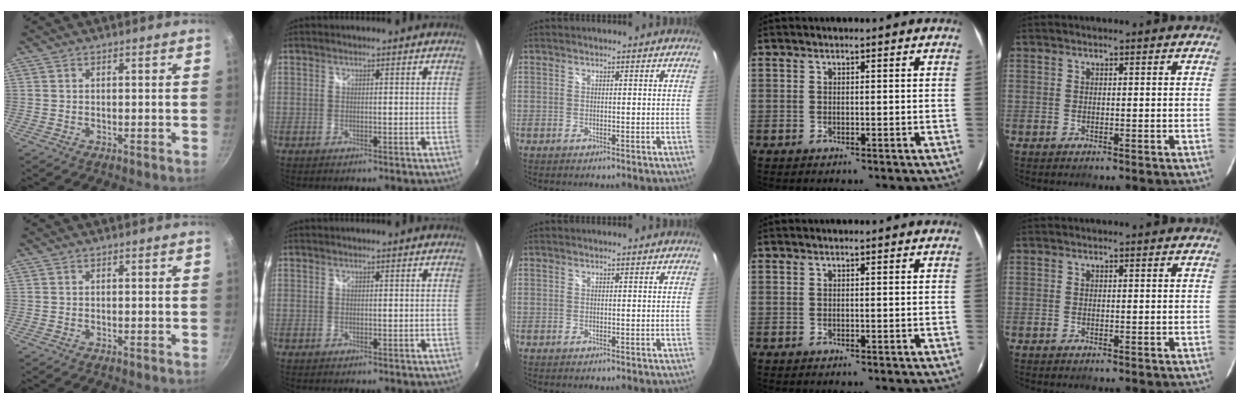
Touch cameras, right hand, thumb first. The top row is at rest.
{}